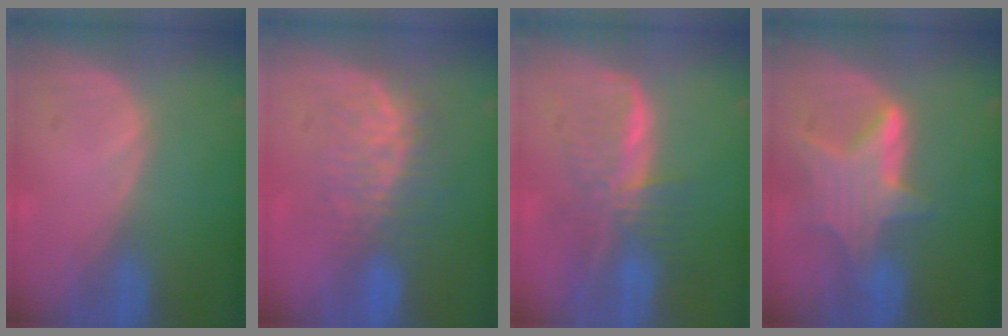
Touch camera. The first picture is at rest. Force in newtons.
{"total": 8.0, "press": 7.4, "slide": 3.1}
{"total": 8.2, "press": 7.0, "slide": 4.3}
{"total": 6.8, "press": 6.6, "slide": 1.6}